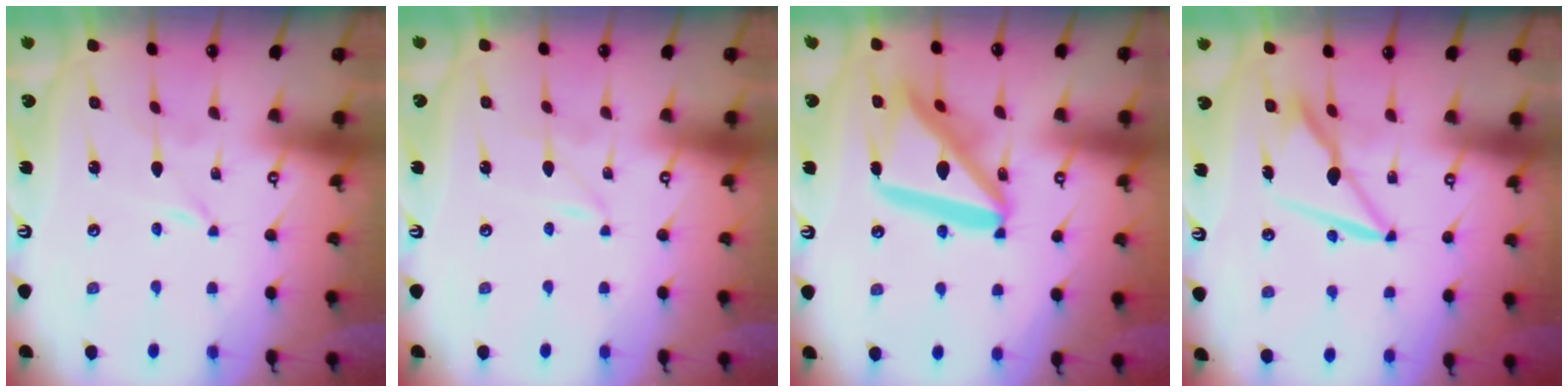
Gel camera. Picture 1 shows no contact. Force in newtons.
{"total": 1.2, "press": 1.2, "slide": 0.1}
{"total": 21.0, "press": 20.8, "slide": 2.5}
{"total": 8.5, "press": 8.4, "slide": 1.2}